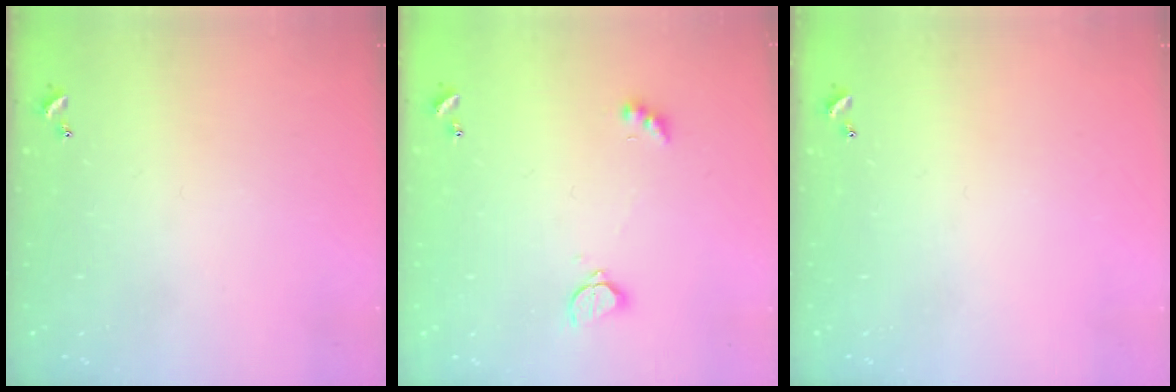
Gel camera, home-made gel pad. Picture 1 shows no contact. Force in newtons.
{"total": 2.4, "press": 2.4, "slide": 0.6}
{"total": 0.0}